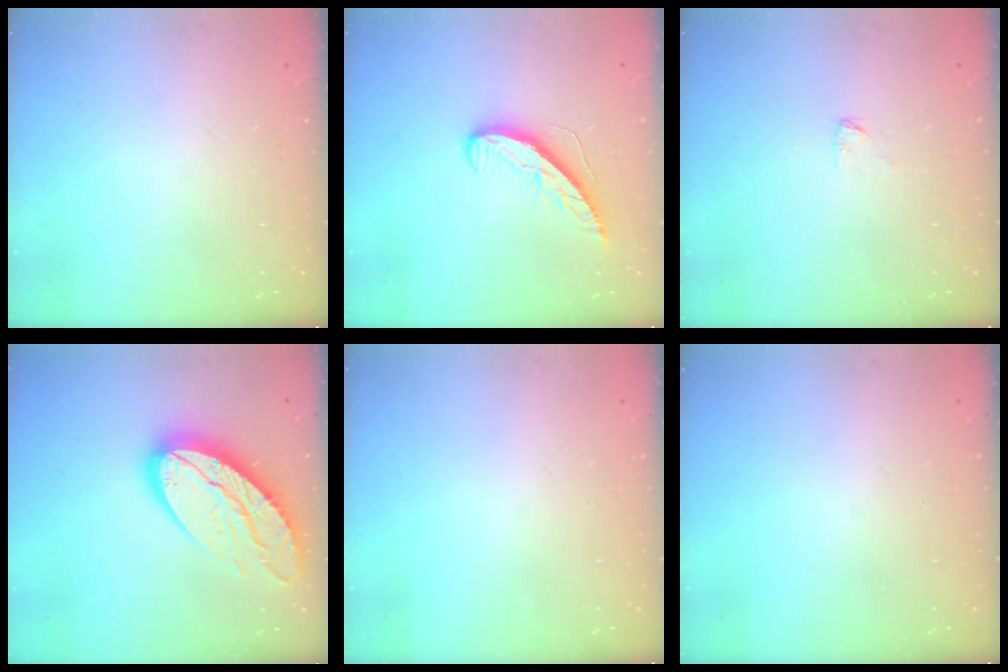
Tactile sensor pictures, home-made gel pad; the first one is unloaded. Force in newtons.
{"total": 10.3, "press": 10.3, "slide": 0.6}
{"total": 2.6, "press": 2.6, "slide": 0.2}
{"total": 18.2, "press": 18.2, "slide": 1.4}
{"total": 0.0}
{"total": 0.0}